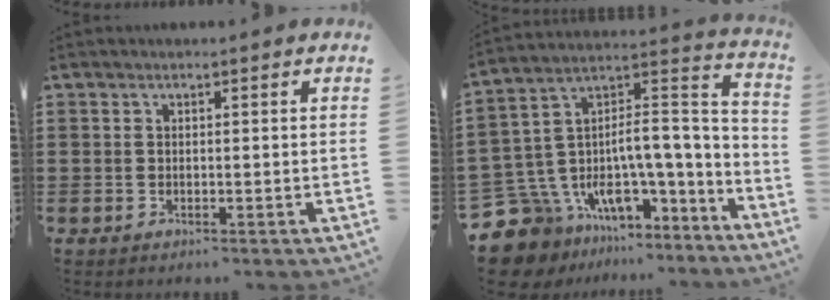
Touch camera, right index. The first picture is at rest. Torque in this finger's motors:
{"motor_torque": [1.02, -0.37, 0.47, 0.21]}